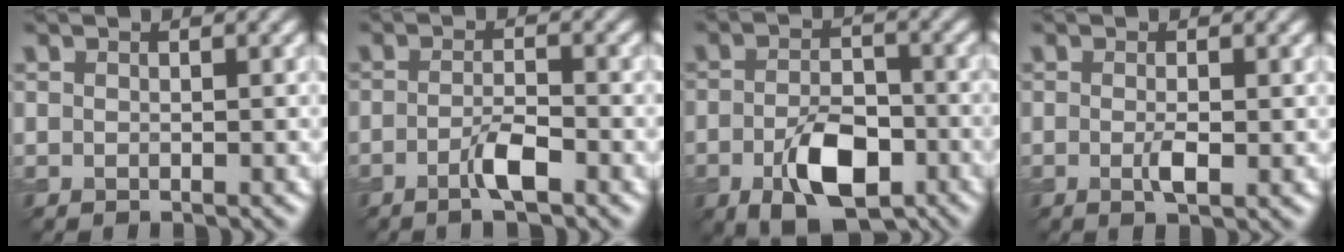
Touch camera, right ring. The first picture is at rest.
{"total": 2.7, "force": [-1.4, 0.5, 2.3], "torque": [-0.043, 0.004, -0.030]}
{"total": 6.8, "force": [-2.9, 3.7, 4.9], "torque": [-0.085, -0.010, -0.049]}
{"total": 1.9, "force": [-0.3, 0.4, 1.9], "torque": [-0.036, -0.004, -0.006]}